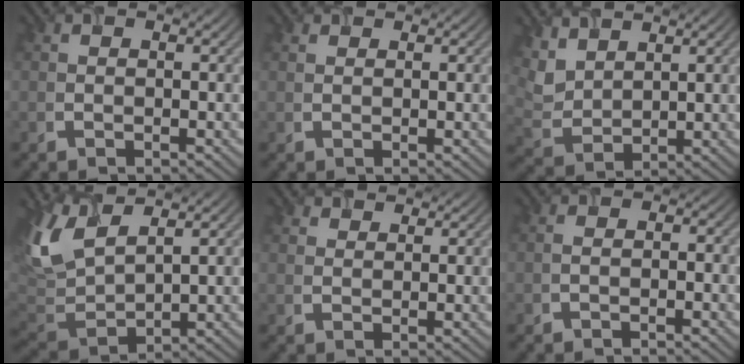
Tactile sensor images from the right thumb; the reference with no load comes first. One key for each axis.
{"total": 0.6, "fx": 0.6, "fy": 0.0, "fz": 0.2, "tx": -0.009, "ty": -0.002, "tz": 0.013}
{"total": 4.8, "fx": 3.7, "fy": 2.3, "fz": 1.9, "tx": -0.065, "ty": -0.002, "tz": 0.088}
{"total": 8.0, "fx": 4.5, "fy": 3.1, "fz": 5.9, "tx": -0.162, "ty": 0.007, "tz": 0.095}
{"total": 1.6, "fx": 1.6, "fy": 0.3, "fz": -0.3, "tx": -0.005, "ty": -0.005, "tz": 0.038}
{"total": 1.1, "fx": -1.0, "fy": 0.3, "fz": 0.3, "tx": -0.009, "ty": -0.001, "tz": -0.015}